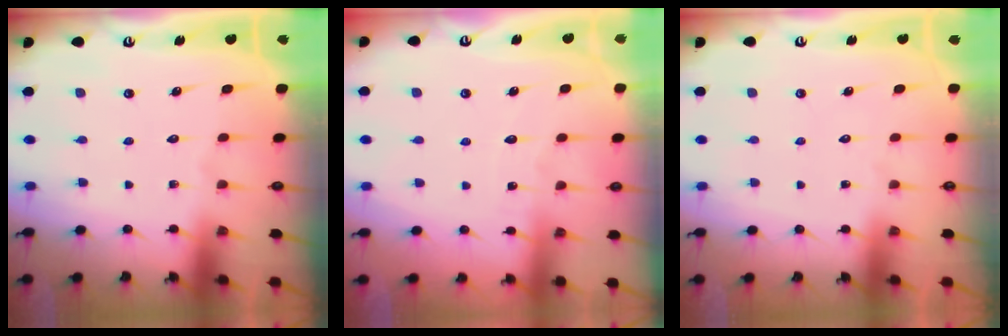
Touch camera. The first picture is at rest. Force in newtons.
{"total": 2.3, "press": 2.3, "slide": 0.1}
{"total": 0.0}